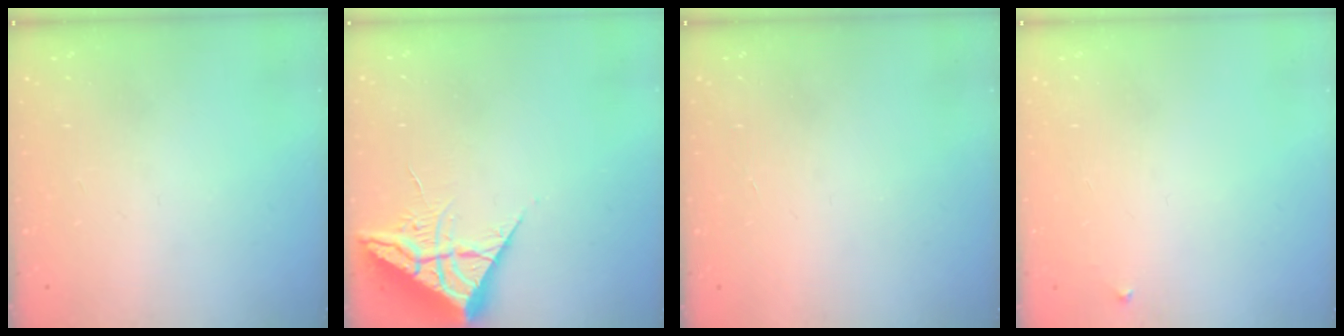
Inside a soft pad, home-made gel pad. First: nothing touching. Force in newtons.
{"total": 7.1, "press": 7.1, "slide": 0.4}
{"total": 1.6, "press": 1.5, "slide": 0.1}
{"total": 3.3, "press": 3.3, "slide": 0.5}